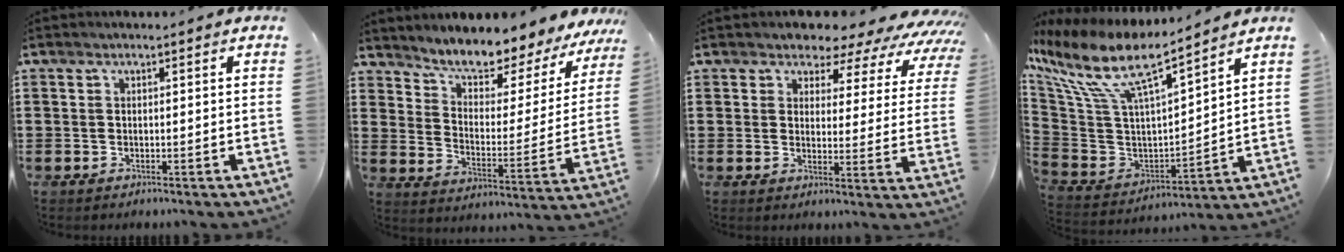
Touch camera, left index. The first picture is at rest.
{"total": 6.0, "force": [5.6, 1.1, 1.8], "torque": [-0.050, -0.052, 0.088]}
{"total": 4.8, "force": [4.2, 2.1, 1.2], "torque": [-0.043, -0.026, 0.067]}
{"total": 12.2, "force": [7.6, 3.2, 9.0], "torque": [-0.200, -0.043, 0.127]}